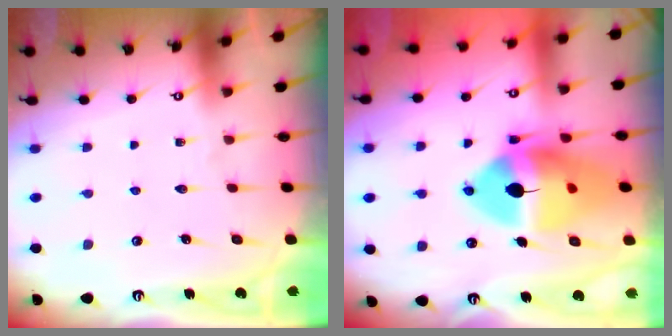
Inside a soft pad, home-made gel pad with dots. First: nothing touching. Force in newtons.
{"total": 19.9, "press": 19.7, "slide": 2.5}